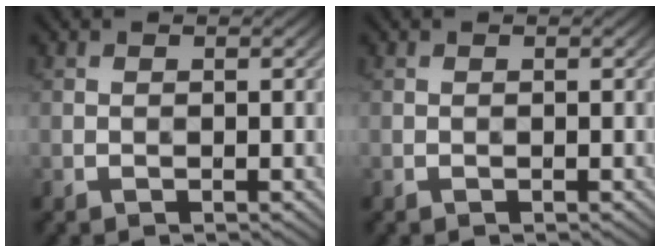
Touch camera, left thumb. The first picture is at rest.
{"total": 0.0}